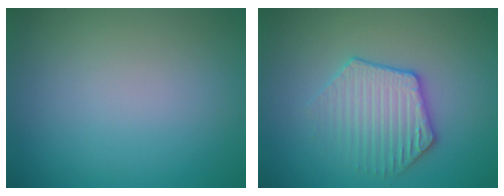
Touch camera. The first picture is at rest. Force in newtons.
{"total": 3.5, "press": 3.3, "slide": 0.9}